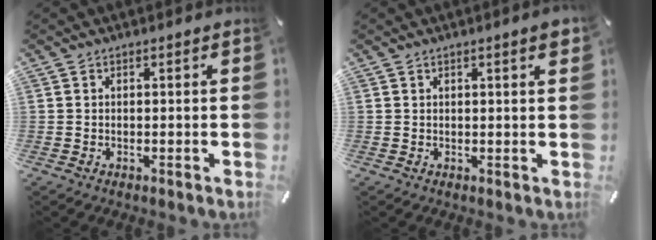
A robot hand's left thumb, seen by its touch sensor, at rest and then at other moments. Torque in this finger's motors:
{"motor_torque": [0.63, 0.77, 0.42, -0.35, 0.06]}